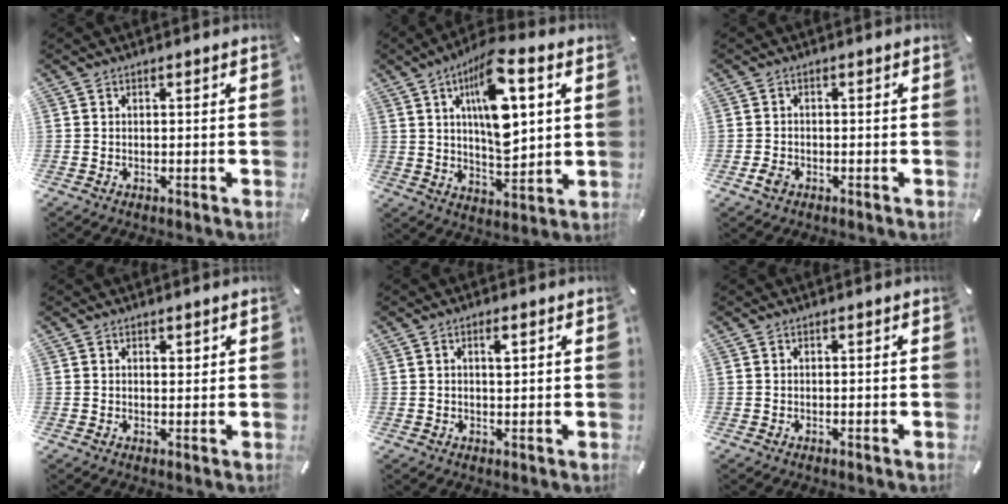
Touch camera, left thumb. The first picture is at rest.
{"total": 16.0, "force": [5.9, 6.6, 13.3], "torque": [-0.230, -0.015, 0.096]}
{"total": 2.0, "force": [-0.9, 1.6, 0.7], "torque": [-0.012, 0.006, -0.016]}
{"total": 1.3, "force": [0.9, 0.8, 0.4], "torque": [0.000, -0.001, 0.015]}
{"total": 2.2, "force": [0.8, 0.6, 2.0], "torque": [-0.033, 0.000, 0.010]}
{"total": 0.0}